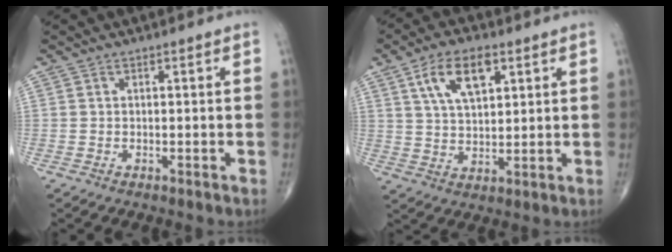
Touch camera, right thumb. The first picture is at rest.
{"total": 10.1, "force": [4.5, 4.9, 7.5], "torque": [-0.125, -0.012, 0.085]}